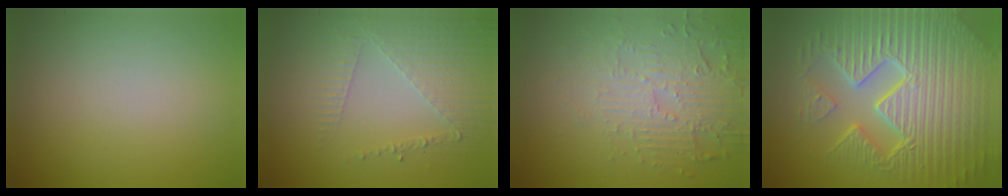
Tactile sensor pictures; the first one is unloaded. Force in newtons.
{"total": 5.2, "press": 3.1, "slide": 4.2}
{"total": 5.2, "press": 3.4, "slide": 4.0}
{"total": 10.7, "press": 7.0, "slide": 8.1}